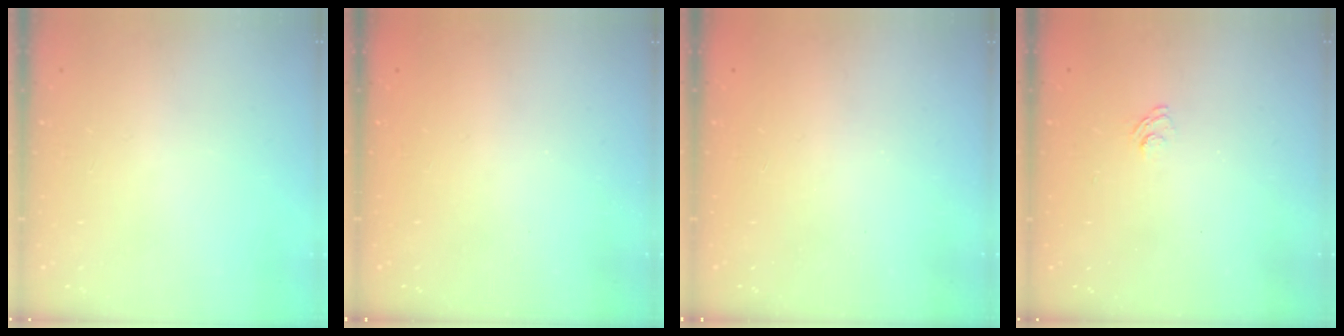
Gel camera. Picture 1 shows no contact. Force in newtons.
{"total": 1.8, "press": 1.6, "slide": 0.7}
{"total": 2.2, "press": 2.1, "slide": 0.7}
{"total": 2.0, "press": 1.5, "slide": 1.3}